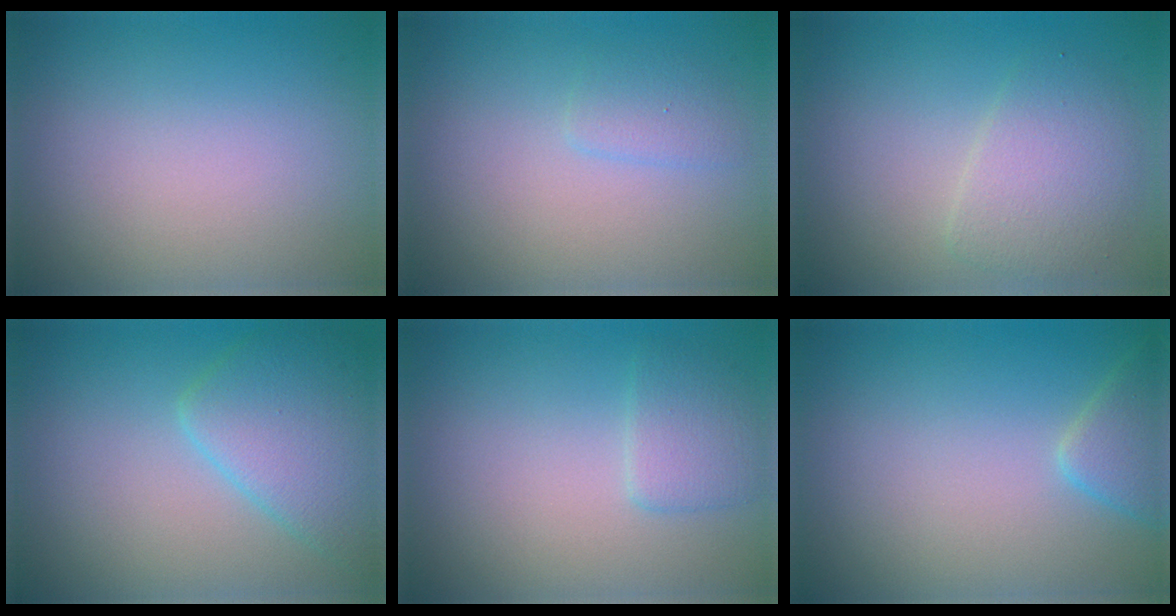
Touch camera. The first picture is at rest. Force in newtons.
{"total": 1.3, "press": 1.3, "slide": 0.1}
{"total": 3.4, "press": 3.4, "slide": 0.1}
{"total": 5.1, "press": 5.0, "slide": 0.3}
{"total": 2.0, "press": 2.0, "slide": 0.1}
{"total": 2.4, "press": 2.4, "slide": 0.1}